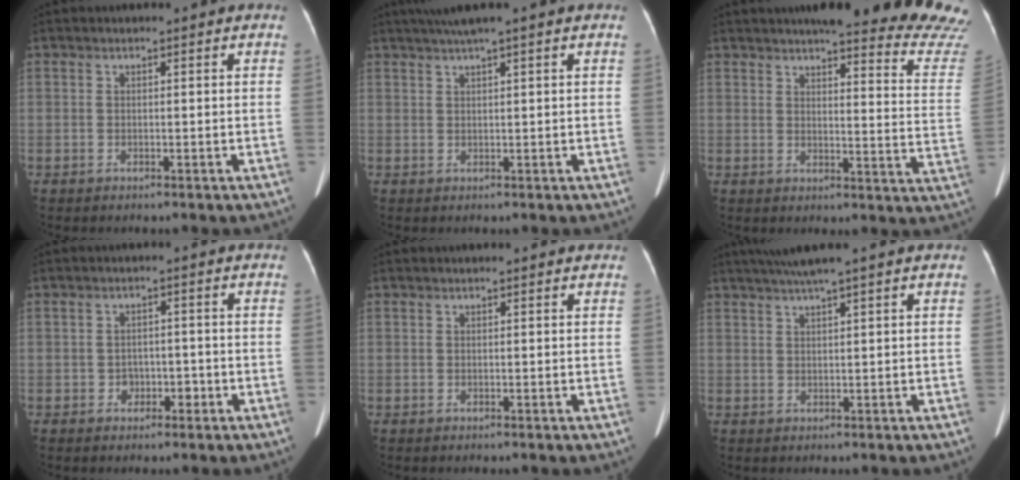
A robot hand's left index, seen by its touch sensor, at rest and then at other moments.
{"total": 3.7, "force": [2.6, -0.7, 2.5], "torque": [-0.049, 0.020, 0.051]}
{"total": 23.0, "force": [21.2, 2.1, 8.4], "torque": [-0.088, -0.092, 0.223]}
{"total": 2.3, "force": [-1.2, 1.8, 0.9], "torque": [-0.009, 0.007, -0.012]}
{"total": 1.4, "force": [1.3, 0.3, 0.6], "torque": [-0.010, 0.017, 0.011]}
{"total": 4.2, "force": [3.1, -1.0, 2.6], "torque": [-0.050, 0.016, 0.060]}